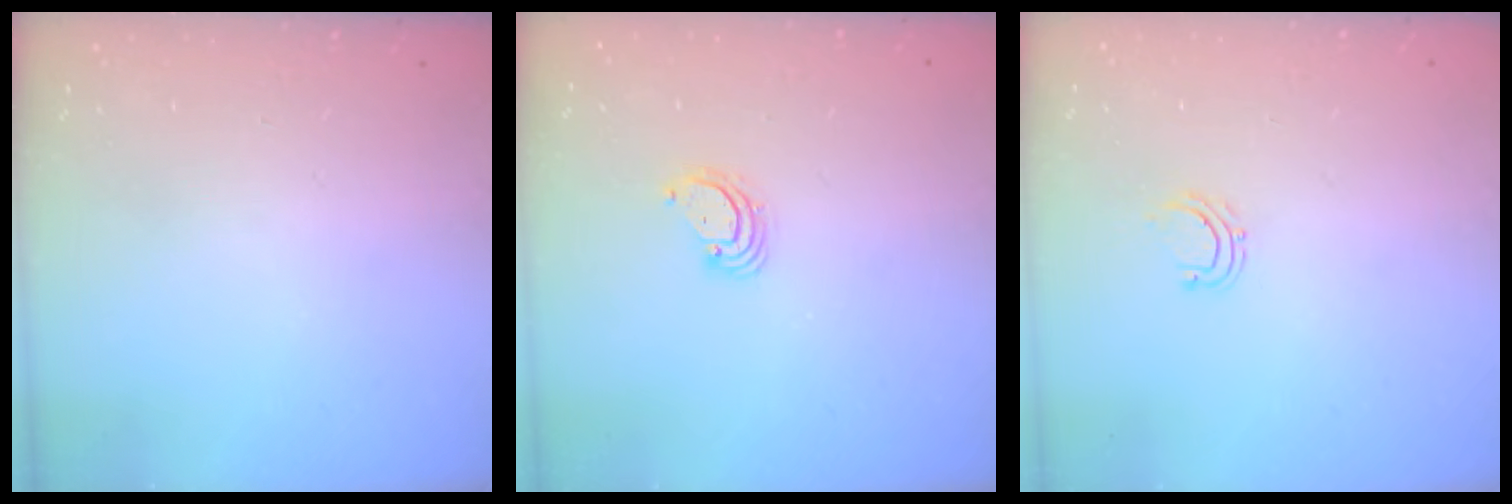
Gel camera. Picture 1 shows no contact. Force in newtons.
{"total": 3.0, "press": 3.0, "slide": 0.2}
{"total": 5.3, "press": 5.2, "slide": 0.6}